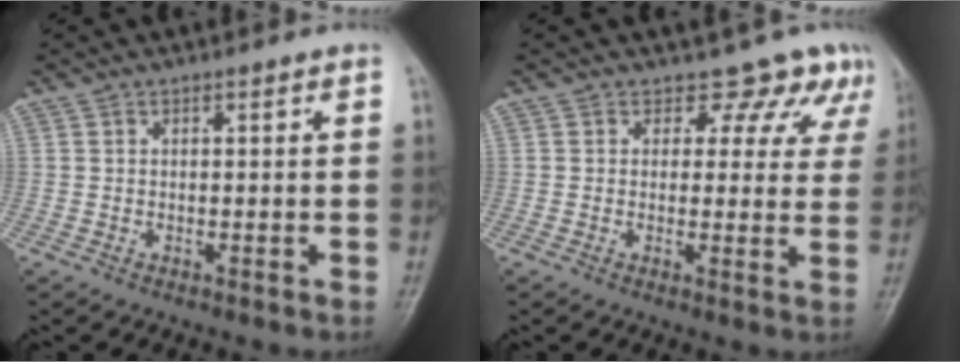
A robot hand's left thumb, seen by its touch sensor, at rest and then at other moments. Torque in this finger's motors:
{"motor_torque": [-0.40, -0.09, -0.21, -0.31, 0.02]}